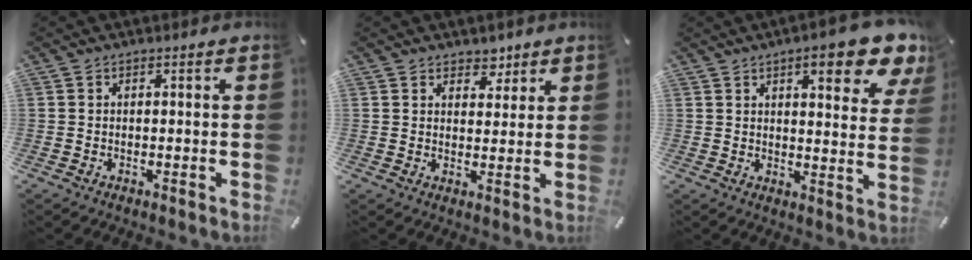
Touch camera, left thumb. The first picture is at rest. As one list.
[{"total": 4.2, "force": [3.2, 2.8, 0.4], "torque": [0.013, -0.018, 0.052]}, {"total": 12.2, "force": [7.8, 3.6, 8.7], "torque": [-0.109, -0.046, 0.125]}]